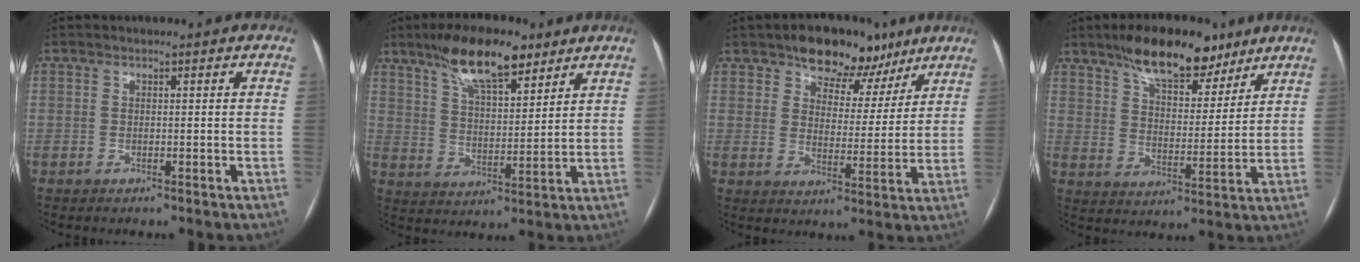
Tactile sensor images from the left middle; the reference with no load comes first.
{"total": 12.2, "force": [8.6, 3.6, 7.9], "torque": [-0.144, 0.011, 0.152]}
{"total": 10.0, "force": [7.2, 5.7, 4.0], "torque": [-0.045, 0.013, 0.107]}
{"total": 12.9, "force": [9.5, 4.9, 7.2], "torque": [-0.111, 0.010, 0.154]}